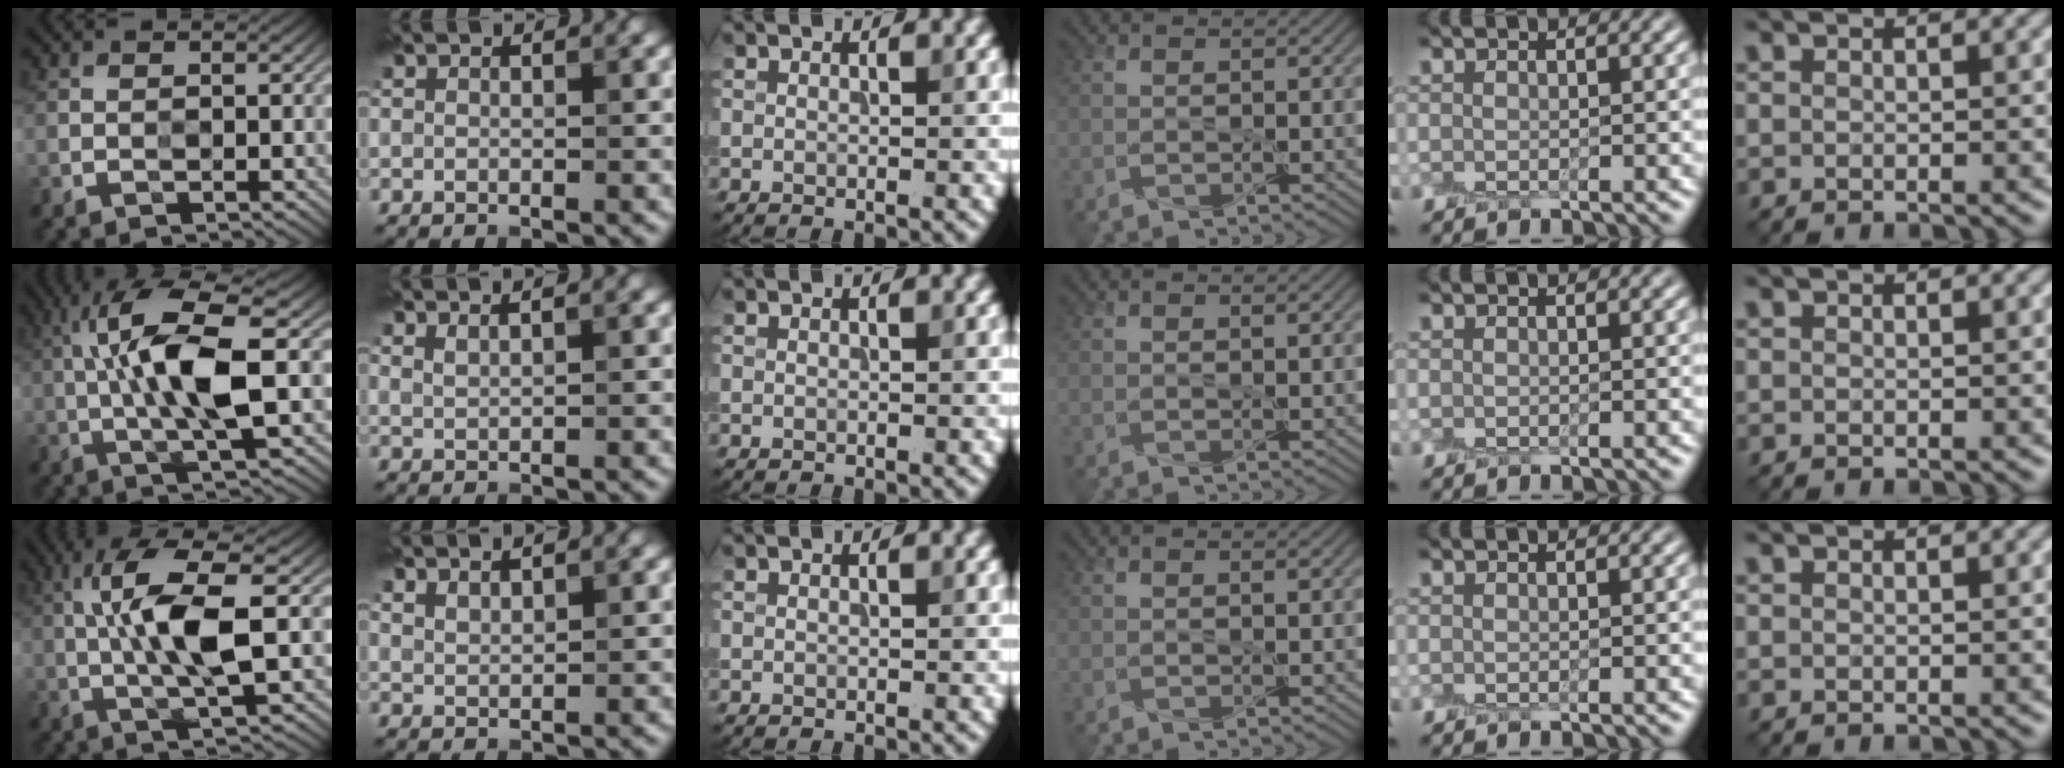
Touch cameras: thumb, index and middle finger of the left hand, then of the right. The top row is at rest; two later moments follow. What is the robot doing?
{"motion": "peel", "object": "plastic wrap"}